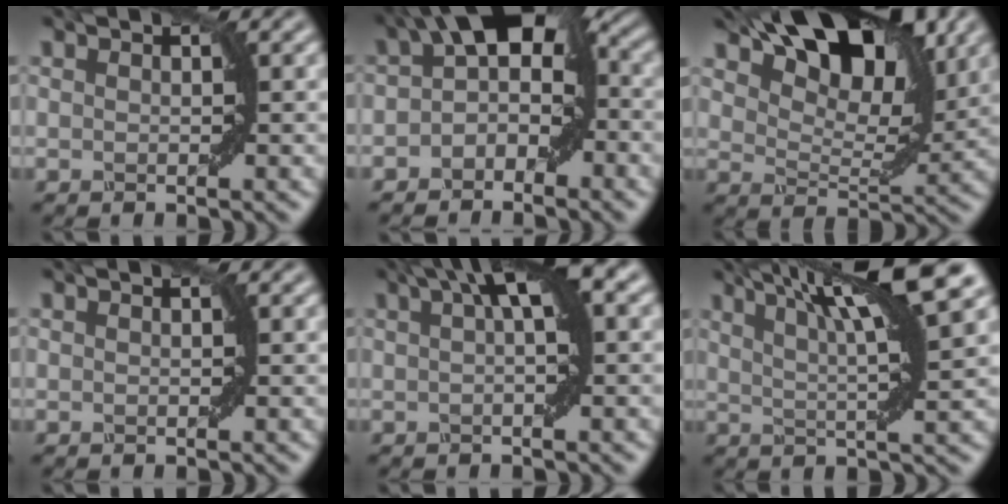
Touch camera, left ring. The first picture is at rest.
{"total": 6.8, "force": [-0.2, 3.9, 5.5], "torque": [-0.067, 0.032, -0.020]}
{"total": 12.3, "force": [7.5, 5.3, 8.2], "torque": [-0.116, 0.023, 0.108]}
{"total": 0.0}
{"total": 5.4, "force": [1.9, 1.2, 4.9], "torque": [-0.063, 0.018, 0.026]}
{"total": 10.1, "force": [5.1, 1.7, 8.5], "torque": [-0.117, 0.026, 0.085]}